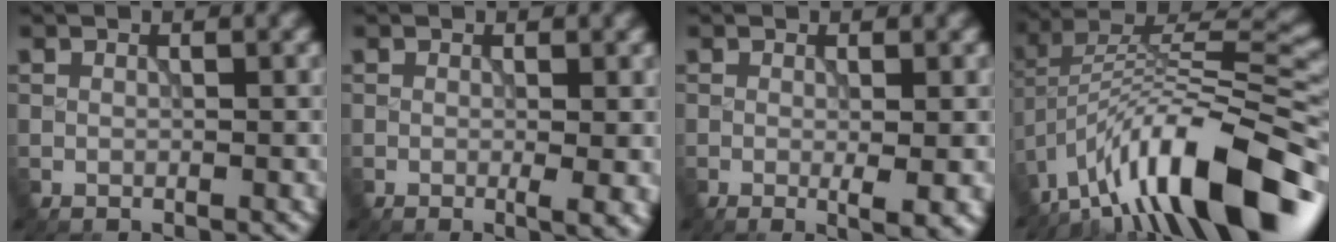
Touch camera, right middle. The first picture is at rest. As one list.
[{"total": 2.1, "force": [-0.2, 0.4, 2.0], "torque": [-0.029, -0.008, -0.002]}, {"total": 2.4, "force": [-0.4, 0.4, 2.4], "torque": [-0.035, -0.008, -0.004]}, {"total": 14.3, "force": [-8.6, 3.8, 10.8], "torque": [-0.181, 0.035, -0.146]}]